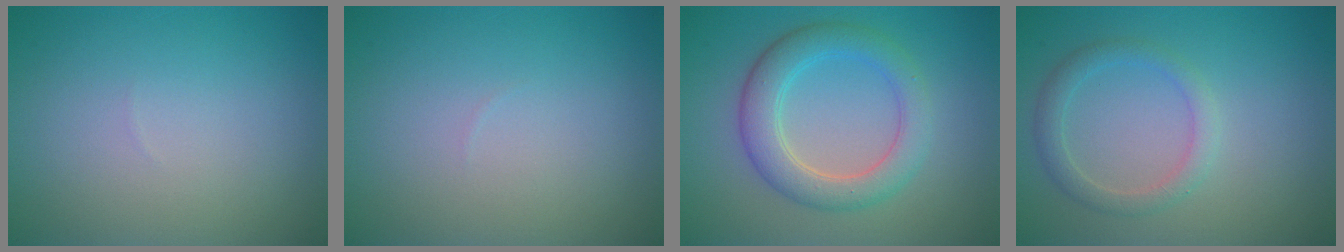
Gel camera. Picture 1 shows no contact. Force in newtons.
{"total": 0.0}
{"total": 4.6, "press": 4.6, "slide": 0.3}
{"total": 2.1, "press": 2.1, "slide": 0.1}